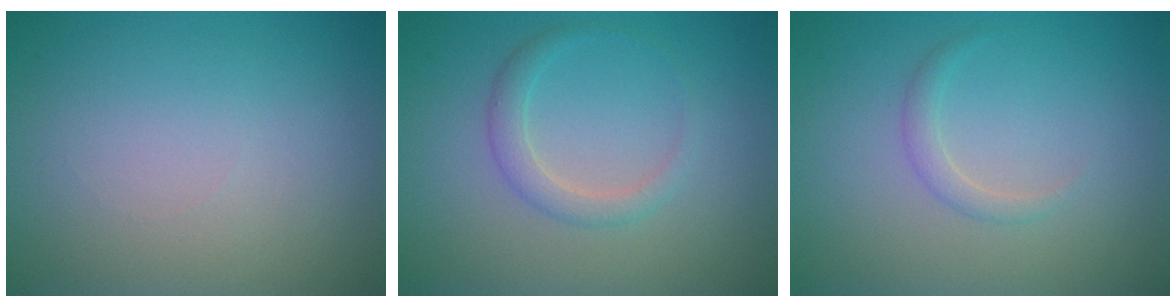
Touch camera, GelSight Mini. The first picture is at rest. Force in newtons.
{"total": 1.8, "press": 1.8, "slide": 0.1}
{"total": 0.7, "press": 0.7, "slide": 0.1}